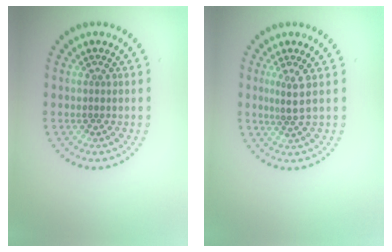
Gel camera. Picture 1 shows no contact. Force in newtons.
{"total": 1.8, "press": 1.2, "slide": 1.4}